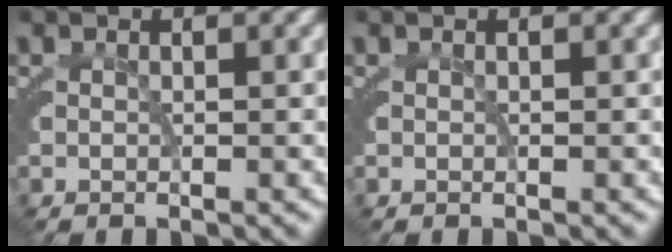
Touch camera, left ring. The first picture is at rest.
{"total": 0.0}